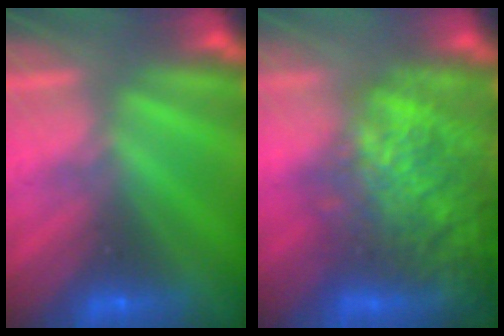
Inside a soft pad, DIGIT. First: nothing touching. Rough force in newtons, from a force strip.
{"total": 11.2}